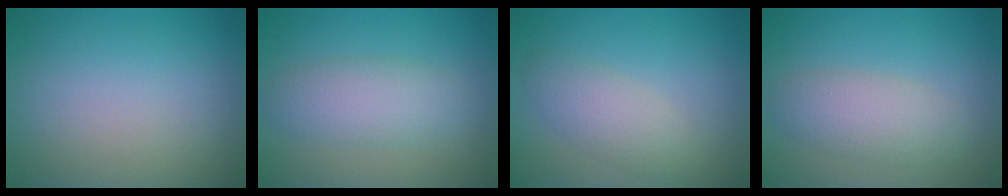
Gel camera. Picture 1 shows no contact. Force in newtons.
{"total": 3.8, "press": 3.8, "slide": 0.1}
{"total": 2.8, "press": 2.8, "slide": 0.1}
{"total": 3.5, "press": 3.5, "slide": 0.1}